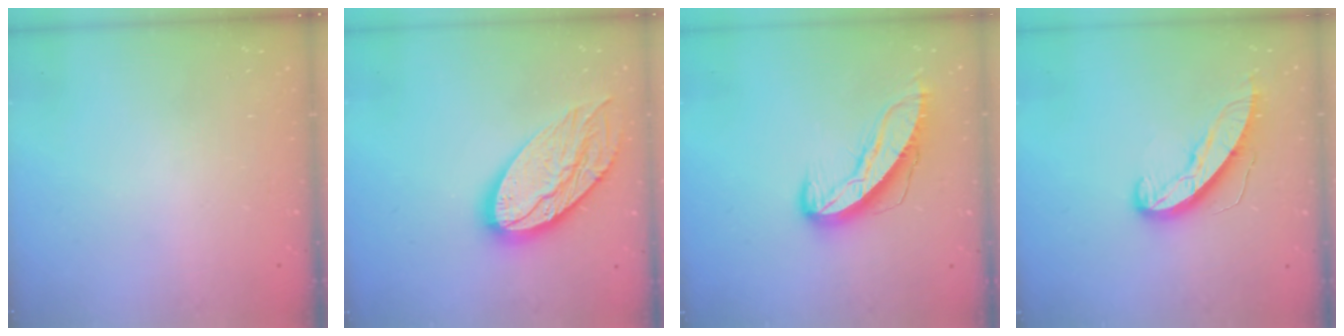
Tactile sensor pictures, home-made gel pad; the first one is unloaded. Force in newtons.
{"total": 19.4, "press": 19.3, "slide": 1.6}
{"total": 10.0, "press": 10.0, "slide": 1.1}
{"total": 9.8, "press": 9.8, "slide": 0.4}